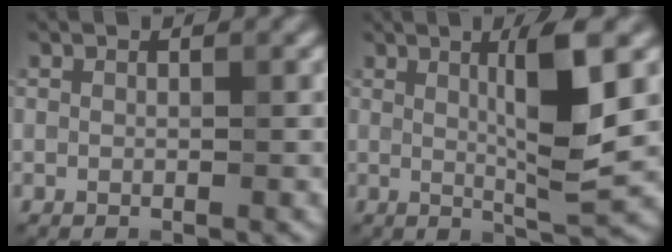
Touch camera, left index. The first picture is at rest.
{"total": 5.8, "force": [1.2, 0.8, 5.7], "torque": [-0.092, -0.004, 0.024]}